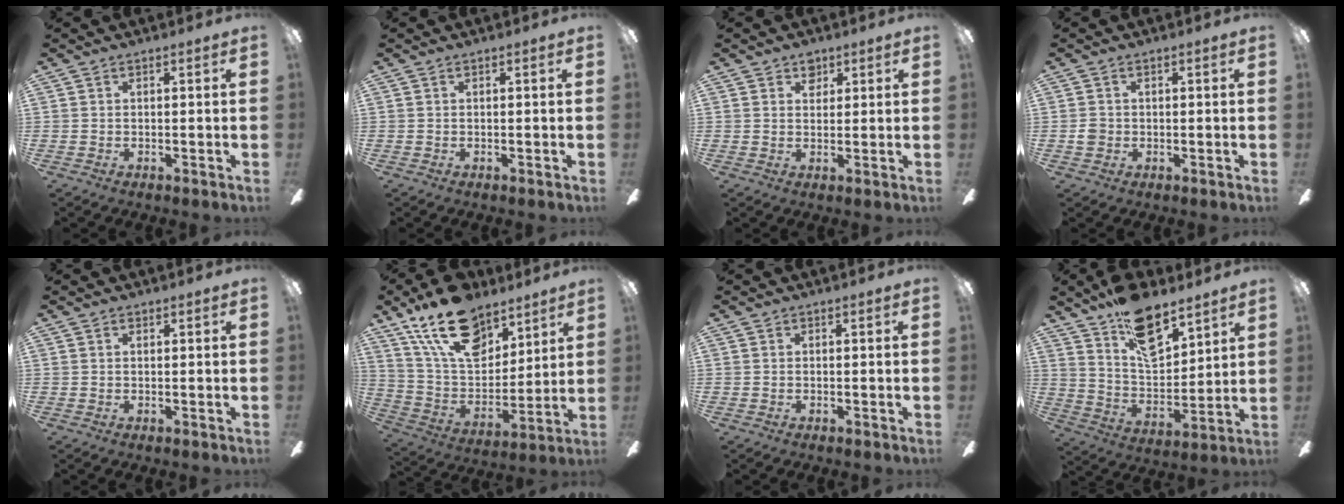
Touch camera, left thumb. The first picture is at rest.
{"total": 0.0}
{"total": 3.6, "force": [2.4, 2.4, 1.2], "torque": [0.002, -0.010, 0.039]}
{"total": 2.1, "force": [-0.1, 1.8, 1.0], "torque": [-0.019, 0.006, -0.003]}
{"total": 0.7, "force": [0.4, 0.3, 0.5], "torque": [-0.010, 0.002, 0.007]}
{"total": 21.2, "force": [13.9, 11.5, 11.1], "torque": [-0.200, -0.068, 0.253]}
{"total": 0.0}
{"total": 16.3, "force": [12.0, 7.2, 8.4], "torque": [-0.143, -0.065, 0.216]}